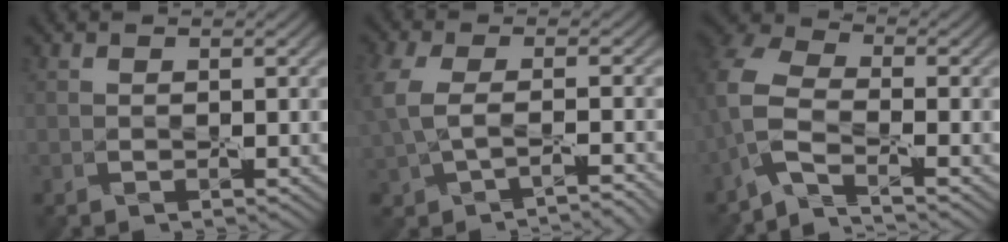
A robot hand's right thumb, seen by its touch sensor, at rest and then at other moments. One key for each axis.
{"total": 4.1, "fx": -0.9, "fy": 1.7, "fz": 3.6, "tx": -0.098, "ty": -0.006, "tz": -0.018}
{"total": 5.2, "fx": -2.9, "fy": 2.1, "fz": 3.8, "tx": -0.089, "ty": 0.012, "tz": -0.079}